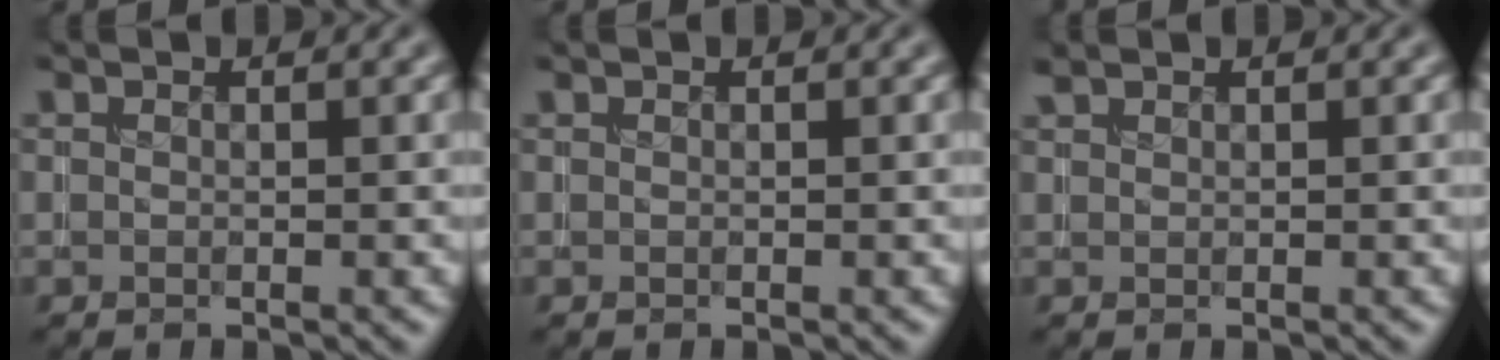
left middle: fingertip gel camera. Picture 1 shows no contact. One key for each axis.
{"total": 0.0}
{"total": 0.6, "fx": 0.6, "fy": 0.1, "fz": 0.2, "tx": -0.002, "ty": 0.001, "tz": 0.015}